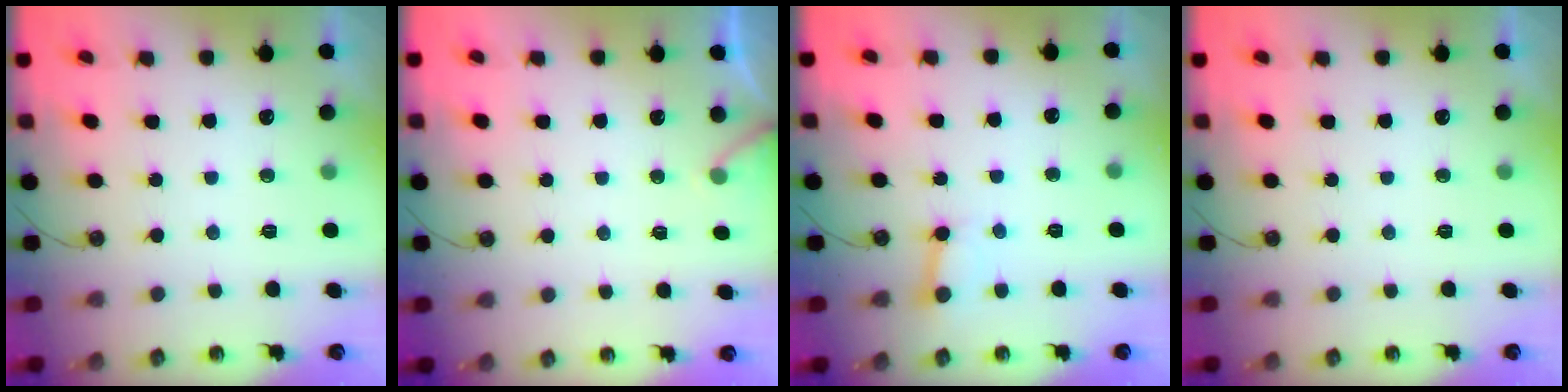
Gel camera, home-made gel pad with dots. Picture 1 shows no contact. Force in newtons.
{"total": 3.7, "press": 3.6, "slide": 0.3}
{"total": 5.0, "press": 5.0, "slide": 0.5}
{"total": 0.0}